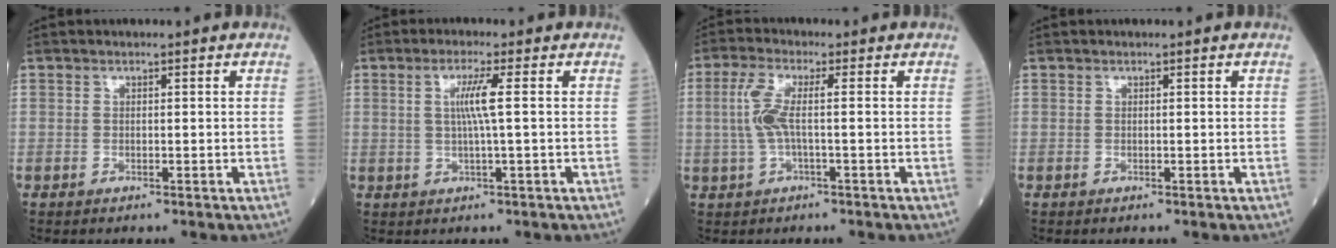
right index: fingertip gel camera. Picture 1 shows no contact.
{"total": 4.1, "force": [0.6, -0.7, 4.0], "torque": [-0.080, 0.000, 0.011]}
{"total": 5.1, "force": [0.1, 0.9, 5.0], "torque": [-0.123, 0.009, -0.002]}
{"total": 0.0}